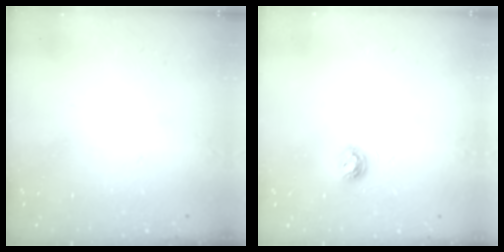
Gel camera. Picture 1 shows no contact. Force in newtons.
{"total": 4.5, "press": 4.5, "slide": 0.7}